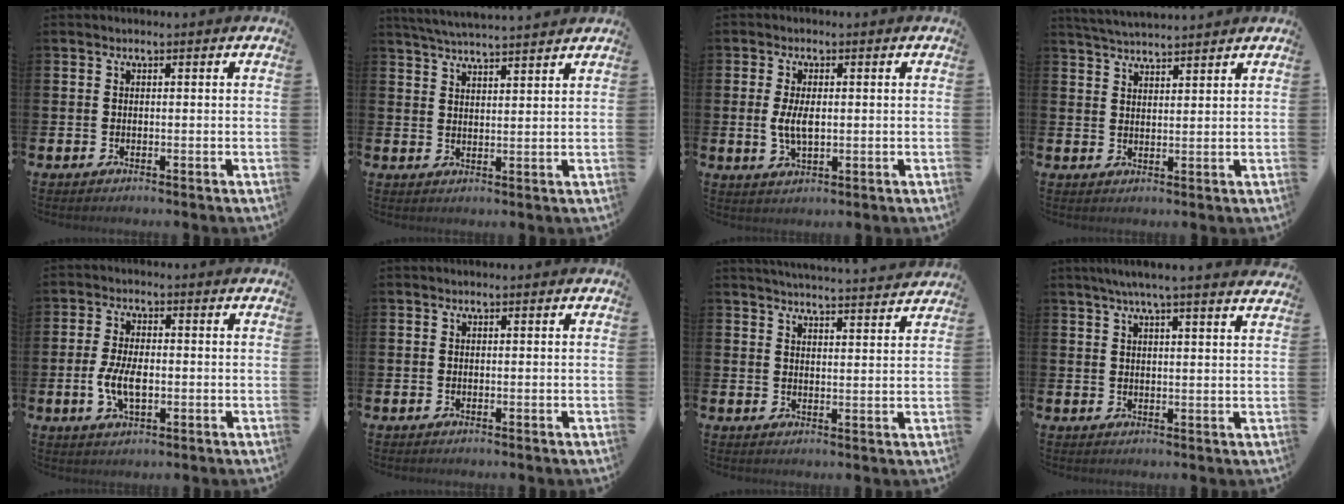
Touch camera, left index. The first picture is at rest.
{"total": 4.5, "force": [4.4, -0.2, 0.7], "torque": [-0.029, -0.020, 0.079]}
{"total": 3.9, "force": [0.2, 1.8, 3.5], "torque": [-0.060, -0.002, -0.003]}
{"total": 3.8, "force": [3.8, 0.0, 0.3], "torque": [-0.011, -0.022, 0.068]}
{"total": 5.2, "force": [-0.7, 2.6, 4.5], "torque": [-0.087, -0.002, -0.016]}
{"total": 0.0}
{"total": 4.4, "force": [4.3, -0.6, 0.2], "torque": [-0.008, -0.035, 0.075]}
{"total": 4.7, "force": [4.2, -0.6, 1.9], "torque": [-0.044, -0.013, 0.074]}